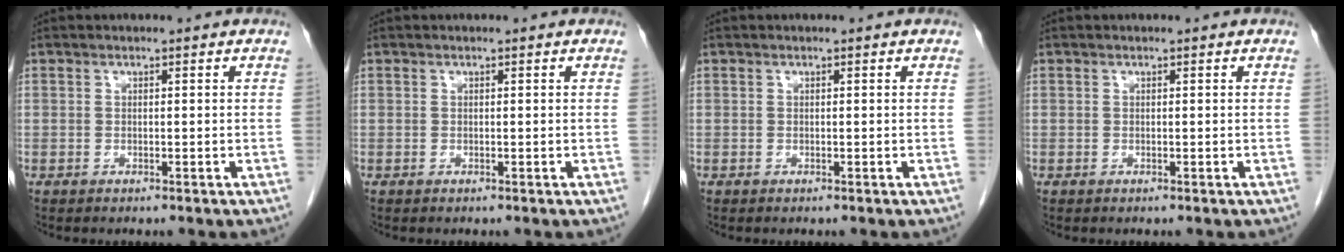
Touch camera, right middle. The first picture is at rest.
{"total": 0.0}
{"total": 0.0}
{"total": 0.0}